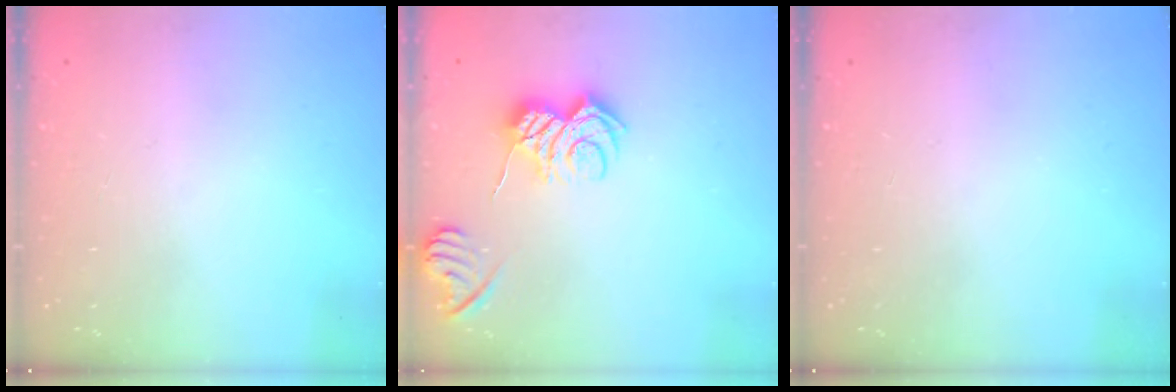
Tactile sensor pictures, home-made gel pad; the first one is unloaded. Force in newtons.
{"total": 8.0, "press": 8.0, "slide": 0.7}
{"total": 0.0}